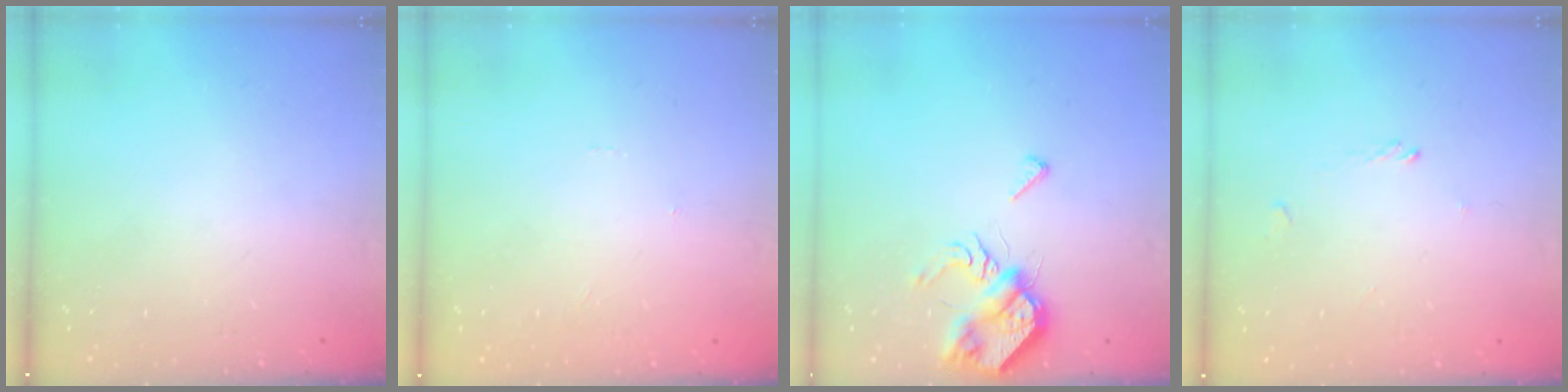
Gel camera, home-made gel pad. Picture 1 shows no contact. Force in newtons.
{"total": 0.0}
{"total": 9.1, "press": 9.0, "slide": 1.3}
{"total": 0.0}